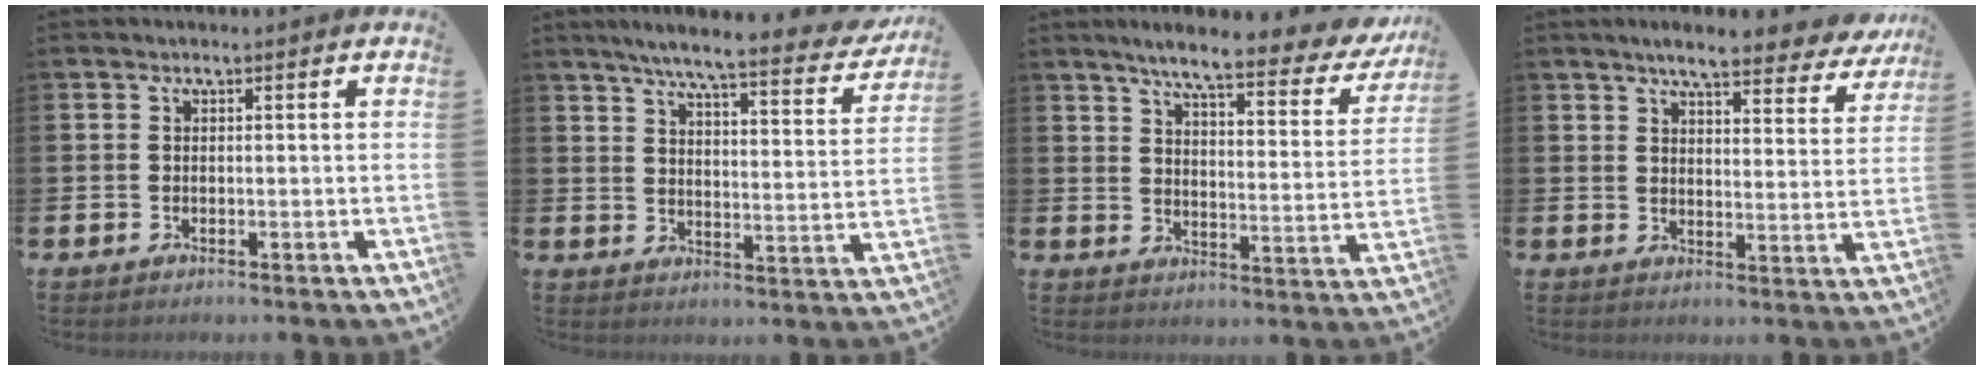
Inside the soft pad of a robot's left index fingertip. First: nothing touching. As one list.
[{"total": 6.8, "force": [5.9, 0.4, 3.2], "torque": [-0.074, -0.044, 0.093]}, {"total": 7.6, "force": [6.6, 1.0, 3.7], "torque": [-0.075, -0.041, 0.107]}, {"total": 6.8, "force": [6.1, 1.1, 2.8], "torque": [-0.063, -0.031, 0.105]}]